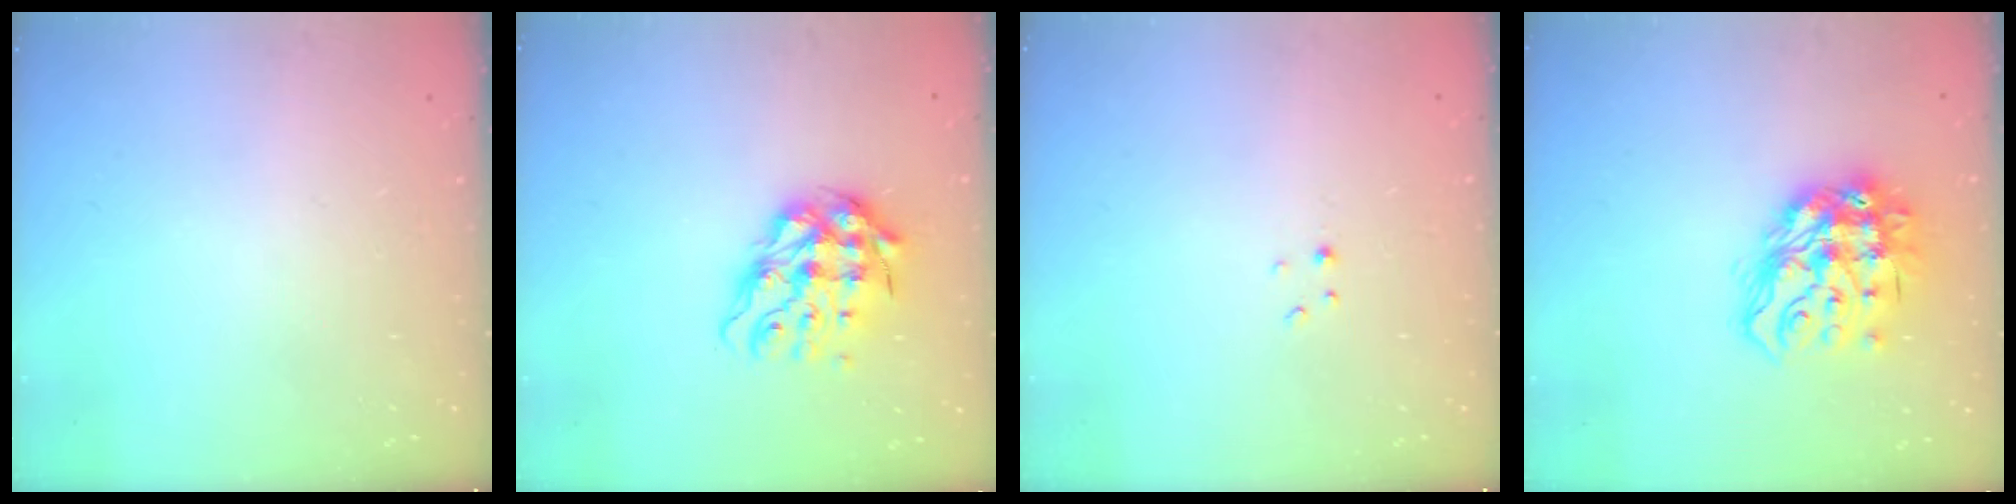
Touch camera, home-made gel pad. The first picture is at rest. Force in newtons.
{"total": 11.7, "press": 11.5, "slide": 1.9}
{"total": 1.1, "press": 1.1, "slide": 0.2}
{"total": 19.6, "press": 19.5, "slide": 2.0}